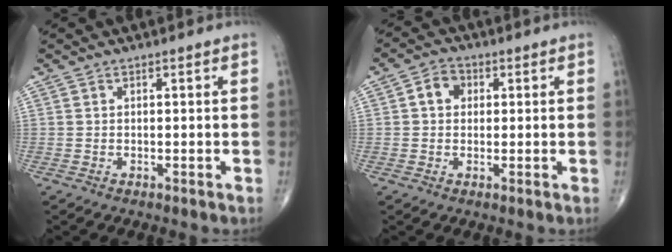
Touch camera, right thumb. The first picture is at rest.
{"total": 4.1, "force": [0.8, 3.3, 2.3], "torque": [-0.024, 0.010, 0.008]}